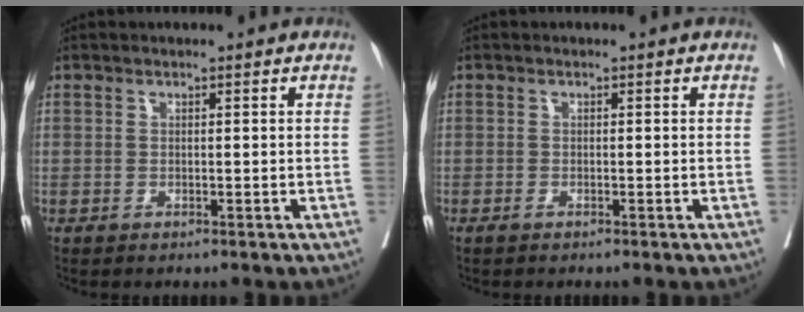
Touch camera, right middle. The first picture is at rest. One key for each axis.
{"total": 0.7, "fx": -0.5, "fy": 0.0, "fz": 0.4, "tx": -0.009, "ty": -0.002, "tz": -0.010}